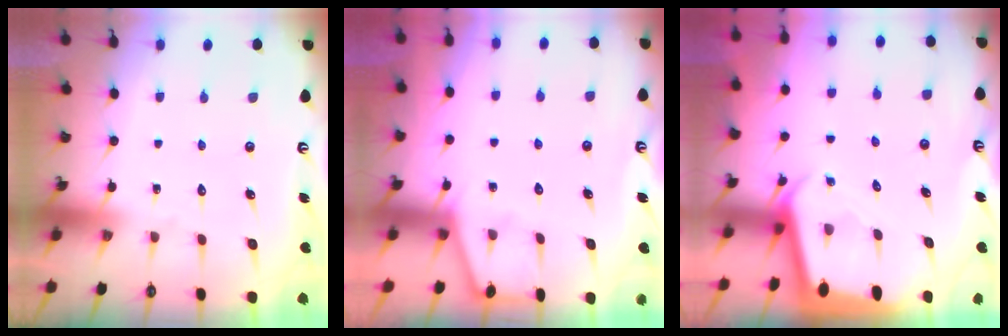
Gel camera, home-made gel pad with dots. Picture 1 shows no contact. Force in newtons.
{"total": 2.6, "press": 2.6, "slide": 0.4}
{"total": 2.2, "press": 2.2, "slide": 0.2}